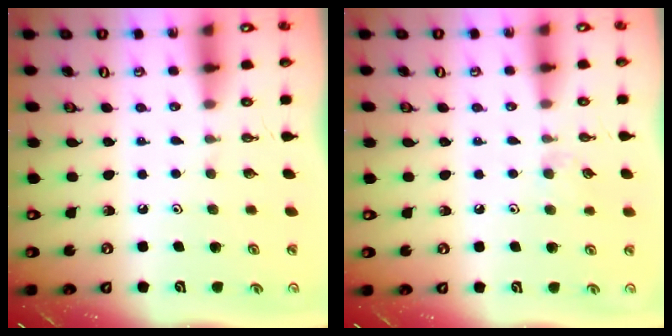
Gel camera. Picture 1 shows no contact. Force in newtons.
{"total": 3.5, "press": 3.5, "slide": 0.5}